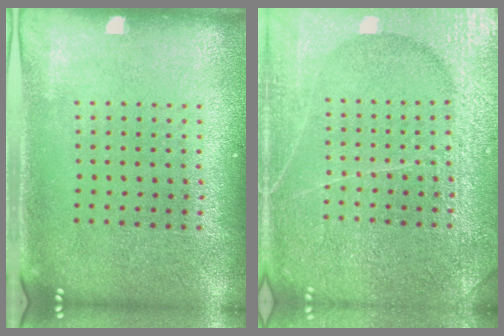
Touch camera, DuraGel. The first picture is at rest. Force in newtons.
{"total": 6.7, "press": 6.6, "slide": 0.9}